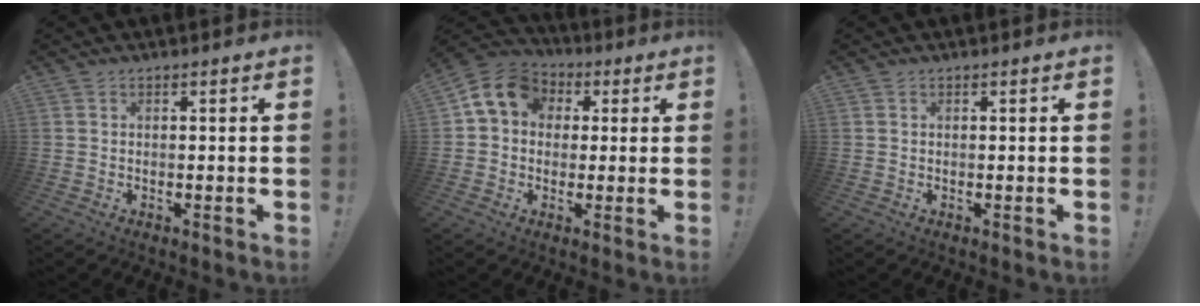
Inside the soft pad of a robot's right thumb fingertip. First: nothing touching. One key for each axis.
{"total": 10.1, "fx": 2.8, "fy": 8.3, "fz": 5.1, "tx": -0.077, "ty": 0.005, "tz": 0.058}
{"total": 0.0}